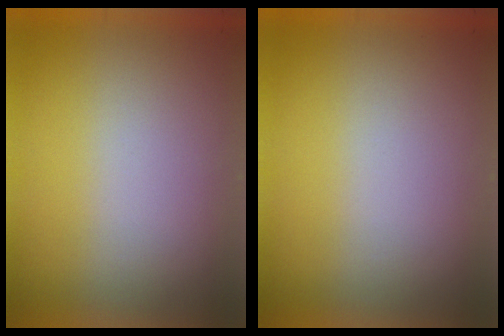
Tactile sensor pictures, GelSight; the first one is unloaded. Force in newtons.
{"total": 0.0}